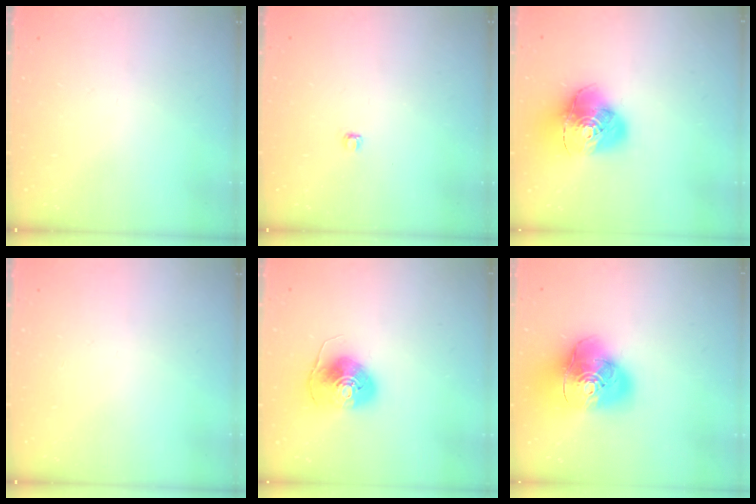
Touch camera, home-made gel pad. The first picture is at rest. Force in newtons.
{"total": 2.8, "press": 2.8, "slide": 0.4}
{"total": 15.3, "press": 15.2, "slide": 1.8}
{"total": 0.0}
{"total": 8.3, "press": 8.3, "slide": 0.5}
{"total": 19.4, "press": 19.2, "slide": 2.5}